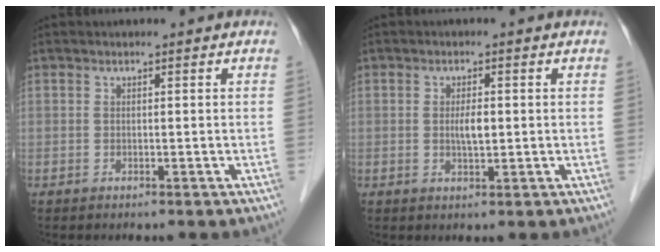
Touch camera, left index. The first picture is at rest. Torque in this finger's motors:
{"motor_torque": [0.45, 0.34, 0.10, 0.06]}